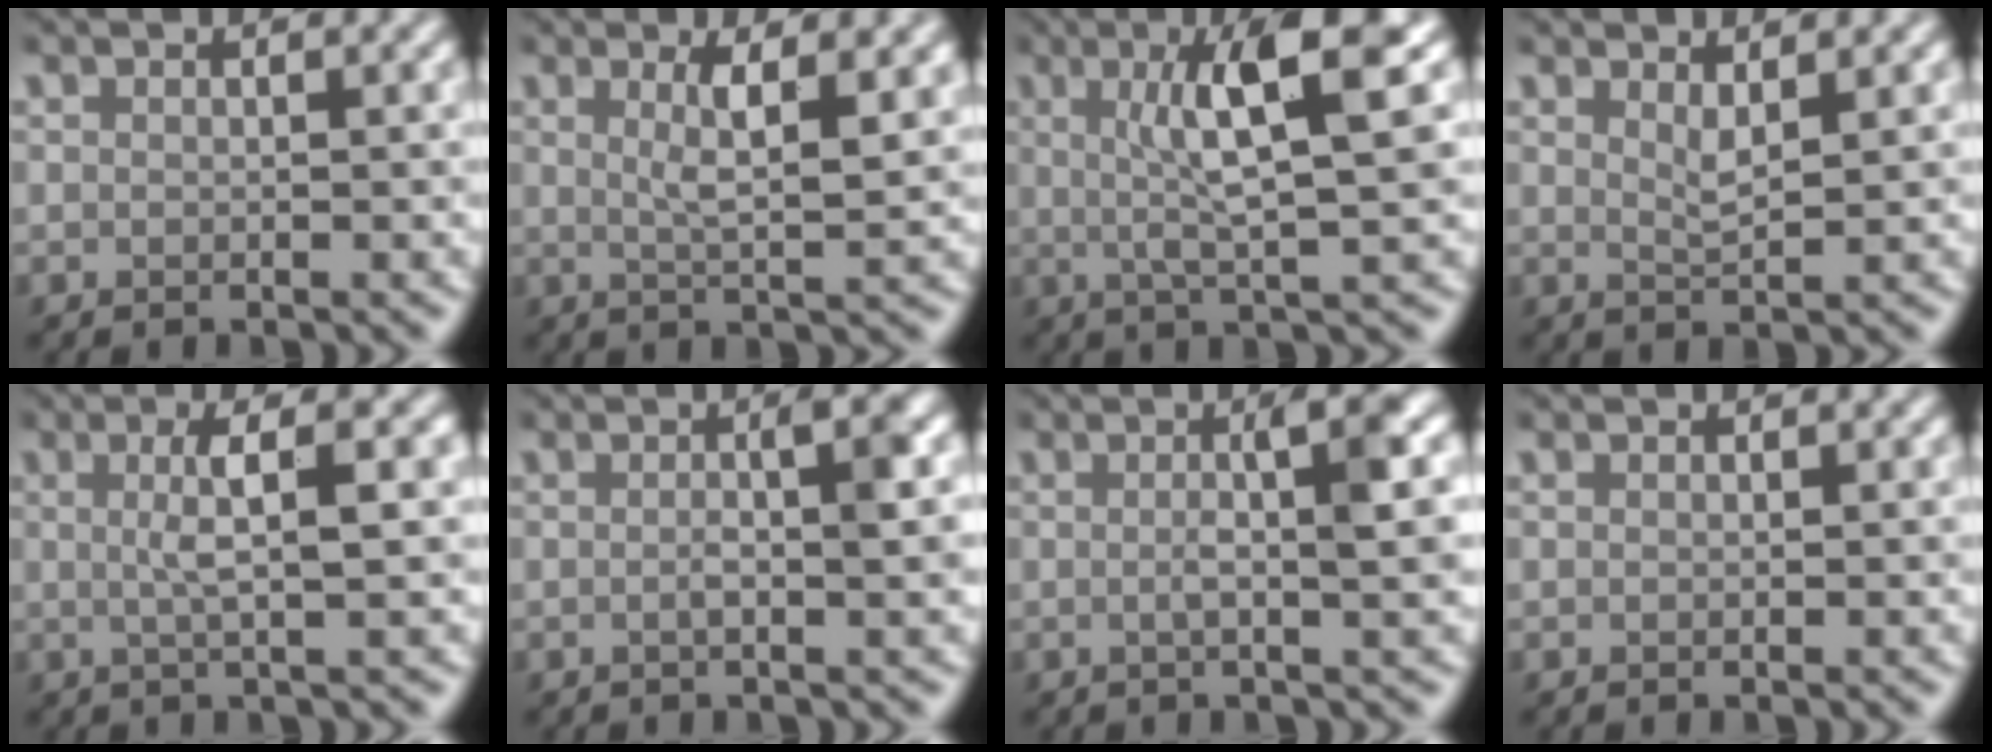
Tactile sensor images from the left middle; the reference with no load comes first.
{"total": 3.8, "force": [1.3, 0.9, 3.5], "torque": [-0.049, -0.004, 0.019]}
{"total": 7.0, "force": [1.7, 1.2, 6.7], "torque": [-0.102, 0.010, 0.026]}
{"total": 1.6, "force": [1.0, 0.3, 1.1], "torque": [-0.020, -0.003, 0.017]}
{"total": 4.2, "force": [0.6, 0.9, 4.1], "torque": [-0.062, 0.006, 0.006]}
{"total": 3.5, "force": [0.1, 0.7, 3.4], "torque": [-0.049, 0.009, -0.003]}
{"total": 4.8, "force": [0.5, 0.9, 4.7], "torque": [-0.067, 0.010, 0.001]}
{"total": 0.0}